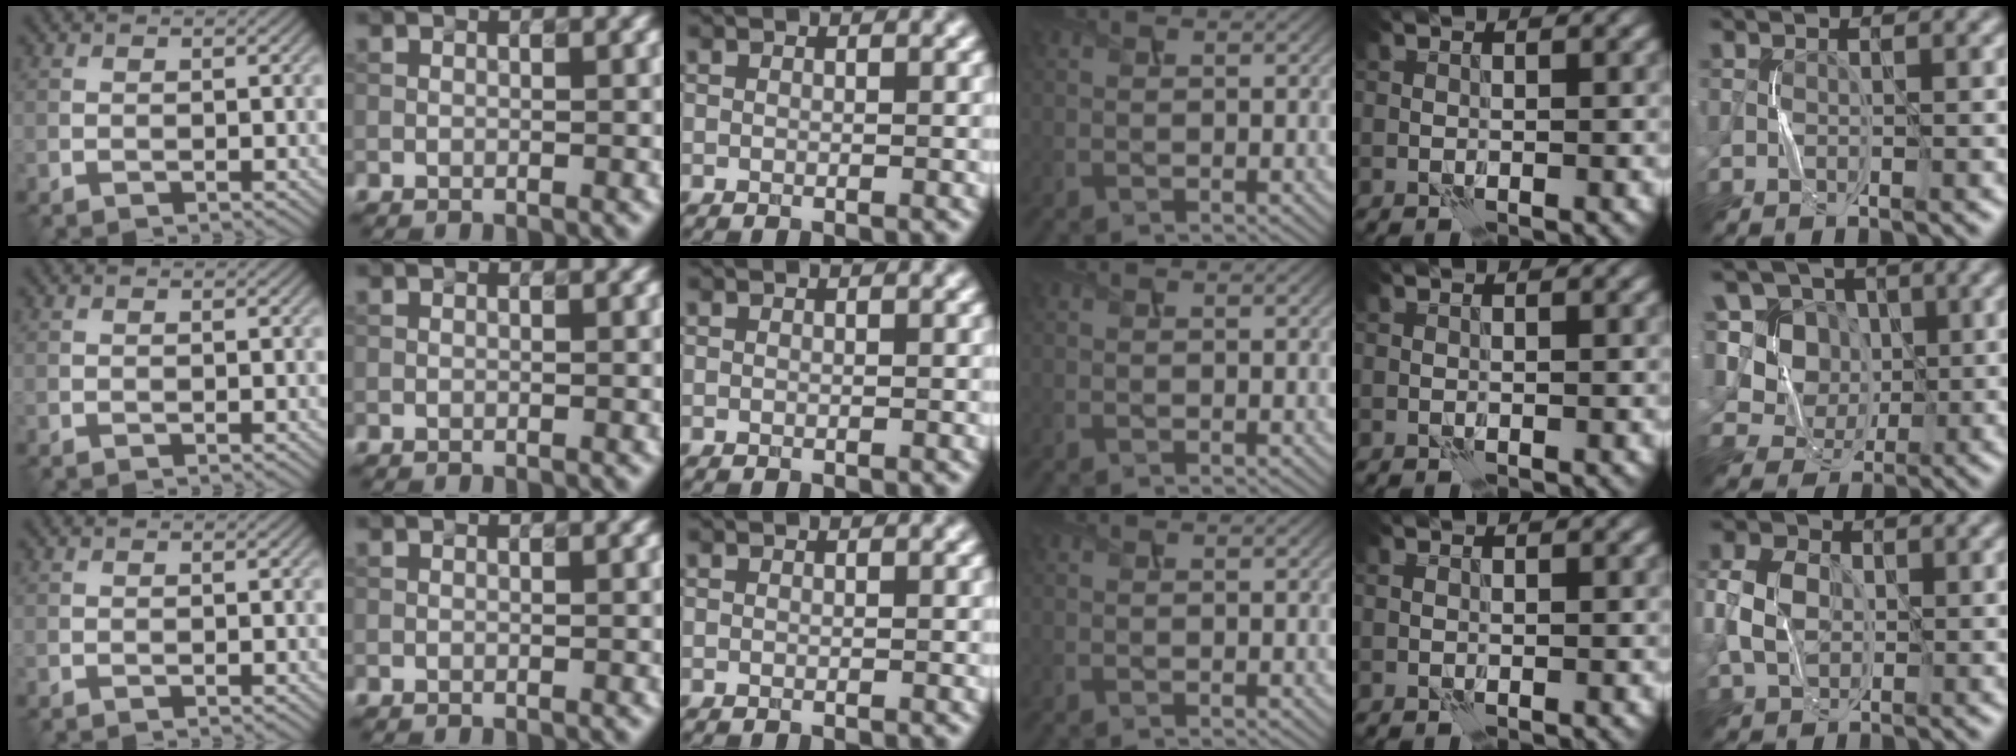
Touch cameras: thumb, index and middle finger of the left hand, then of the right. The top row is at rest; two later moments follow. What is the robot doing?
{"motion": "press", "object": "button"}